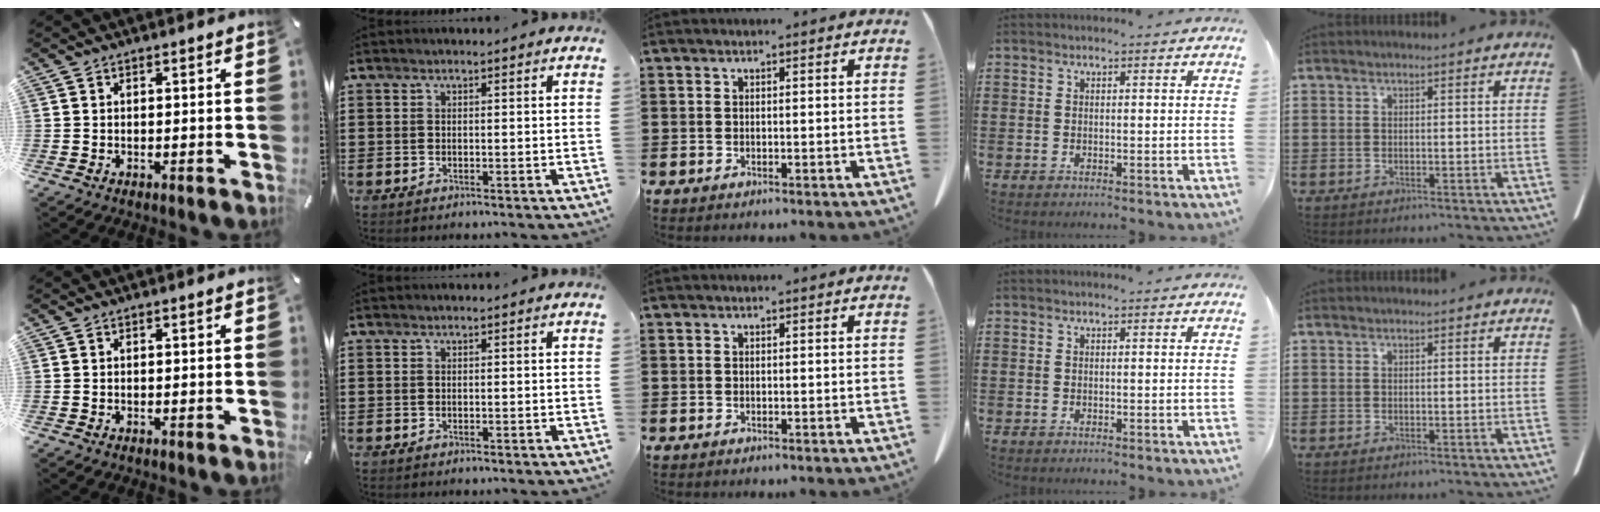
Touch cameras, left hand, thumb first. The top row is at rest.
{}